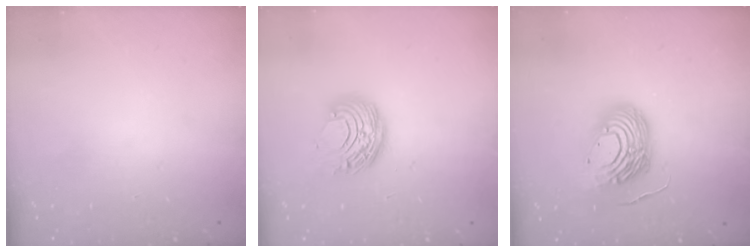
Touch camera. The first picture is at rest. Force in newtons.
{"total": 8.9, "press": 8.9, "slide": 0.5}
{"total": 13.9, "press": 13.7, "slide": 2.3}